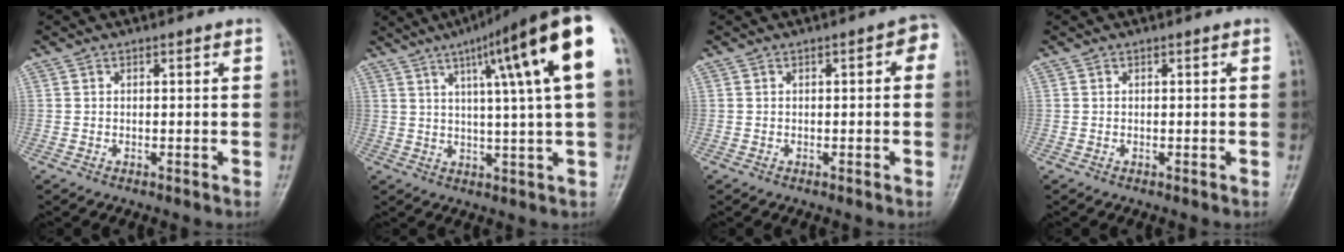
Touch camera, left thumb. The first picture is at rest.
{"total": 18.1, "force": [6.8, 1.1, 16.7], "torque": [-0.241, -0.002, 0.094]}
{"total": 3.1, "force": [0.6, 1.4, 2.7], "torque": [-0.022, 0.007, -0.002]}
{"total": 0.0}